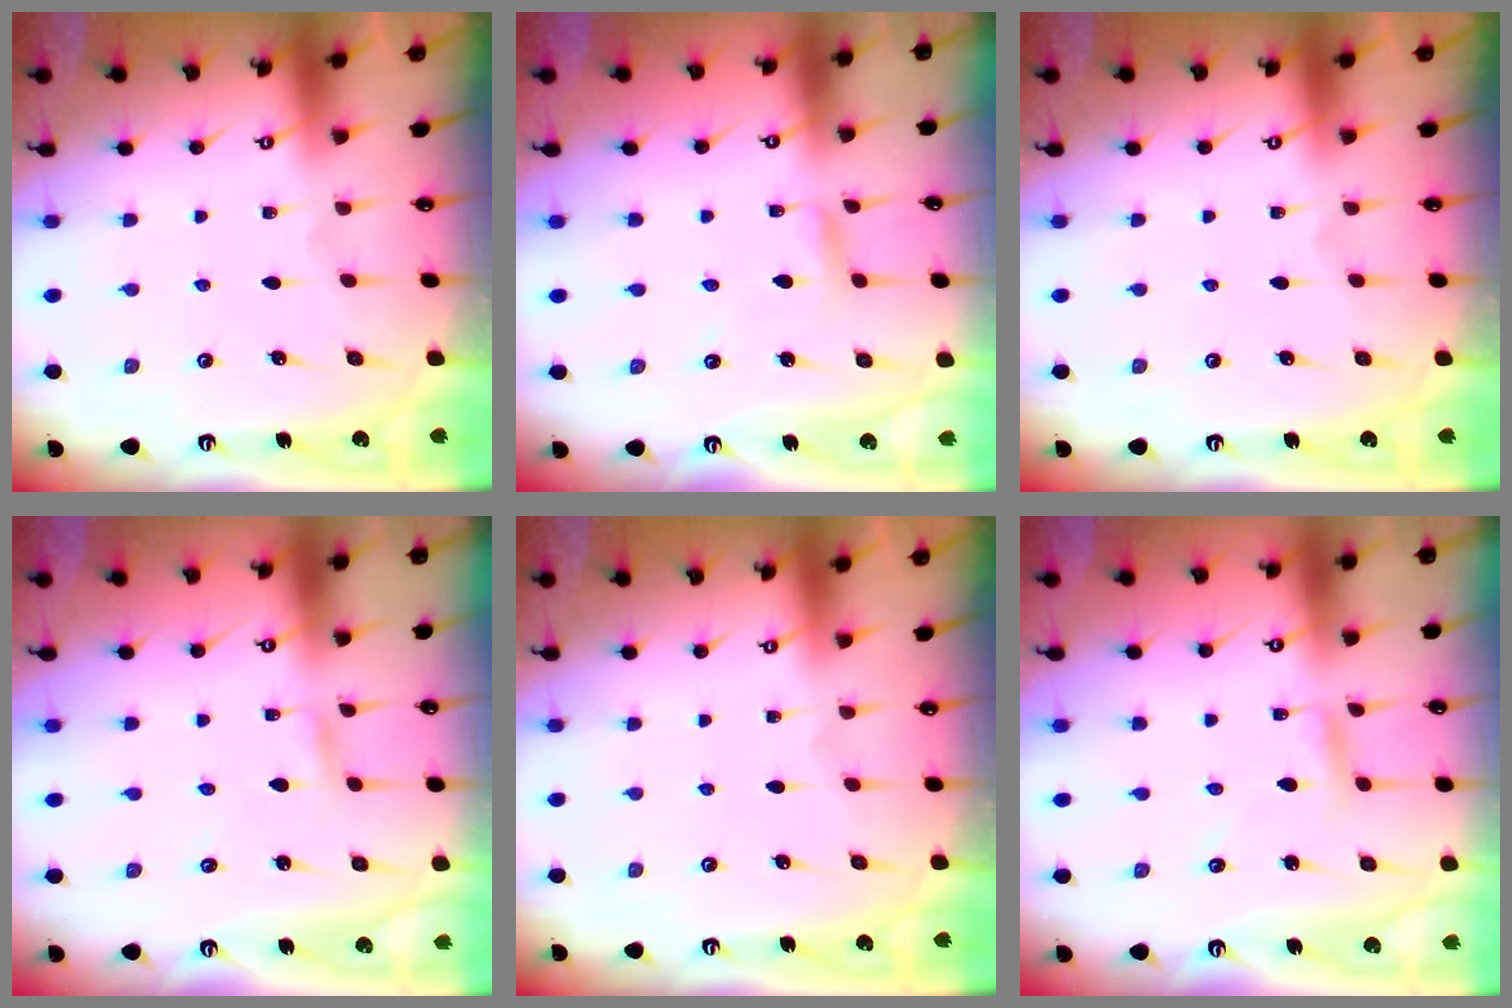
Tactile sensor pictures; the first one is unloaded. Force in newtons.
{"total": 2.4, "press": 2.4, "slide": 0.2}
{"total": 0.0}
{"total": 2.4, "press": 2.4, "slide": 0.3}
{"total": 0.0}
{"total": 3.1, "press": 3.1, "slide": 0.2}